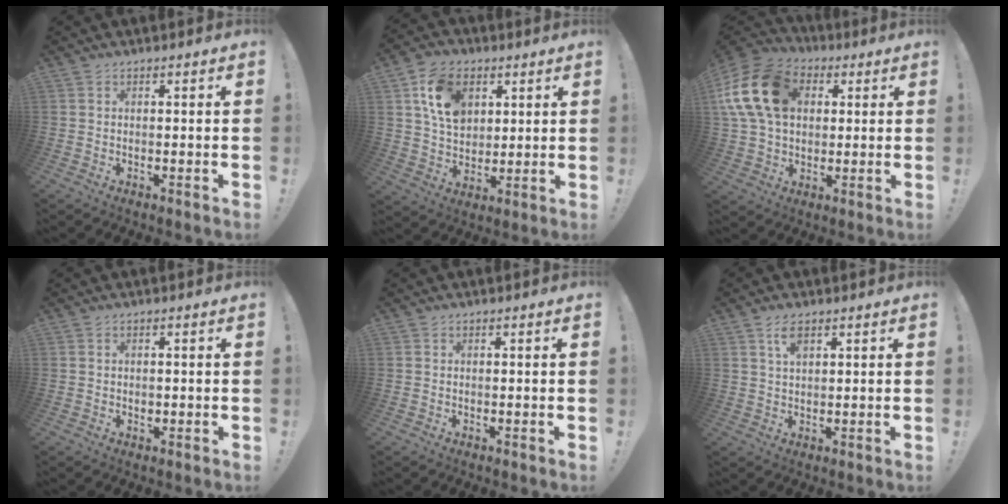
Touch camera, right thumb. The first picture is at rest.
{"total": 14.2, "force": [5.6, 10.5, 7.7], "torque": [-0.126, -0.005, 0.112]}
{"total": 19.1, "force": [5.1, 14.1, 11.8], "torque": [-0.209, 0.002, 0.100]}
{"total": 0.8, "force": [-0.1, 0.7, 0.4], "torque": [-0.008, 0.003, -0.003]}
{"total": 0.0}
{"total": 4.3, "force": [2.4, 1.6, 3.1], "torque": [-0.042, -0.009, 0.039]}